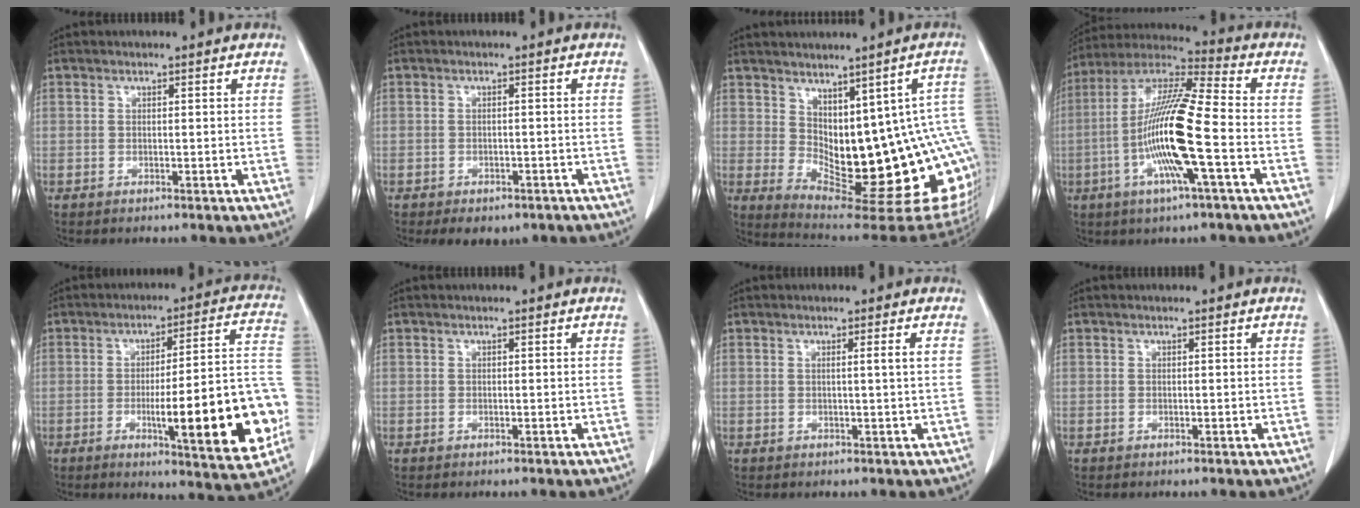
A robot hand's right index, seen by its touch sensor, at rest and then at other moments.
{"total": 5.1, "force": [-3.7, 2.8, 2.2], "torque": [-0.019, 0.002, -0.041]}
{"total": 19.7, "force": [-0.8, 6.6, 18.5], "torque": [-0.173, 0.000, 0.015]}
{"total": 16.1, "force": [-3.7, 0.7, 15.6], "torque": [-0.312, -0.004, -0.078]}
{"total": 19.5, "force": [-5.0, 2.5, 18.7], "torque": [-0.199, 0.017, -0.058]}
{"total": 0.0}
{"total": 1.4, "force": [0.3, -0.5, 1.3], "torque": [-0.021, -0.001, 0.006]}
{"total": 0.0}